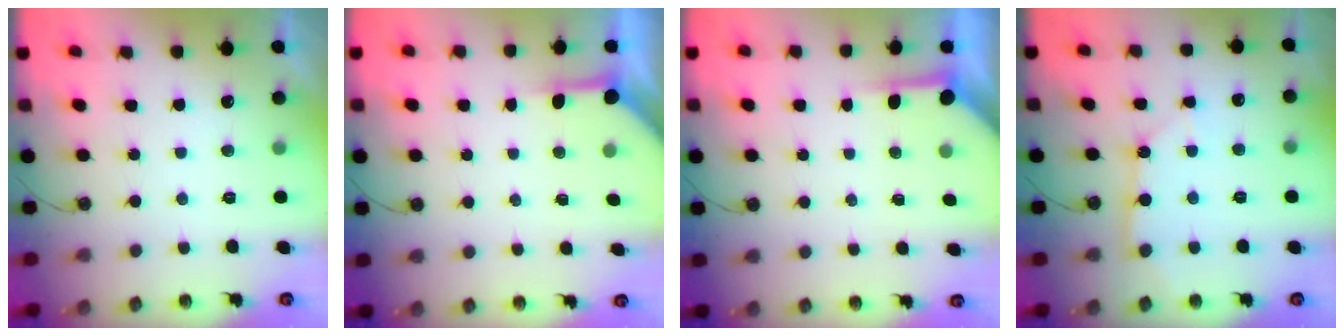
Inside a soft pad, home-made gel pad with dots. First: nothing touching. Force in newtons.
{"total": 4.0, "press": 3.9, "slide": 0.5}
{"total": 3.6, "press": 3.6, "slide": 0.5}
{"total": 5.0, "press": 5.0, "slide": 0.3}